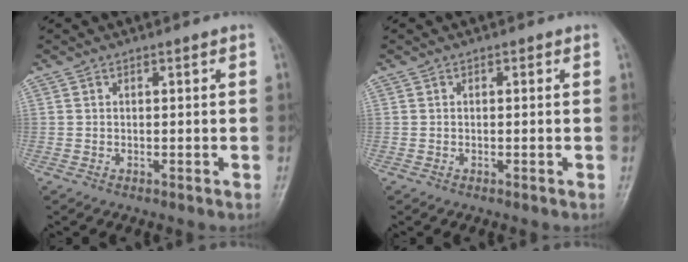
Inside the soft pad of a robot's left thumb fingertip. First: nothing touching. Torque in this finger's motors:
{"motor_torque": [-0.09, -0.06, 0.03, 0.01, 0.00]}